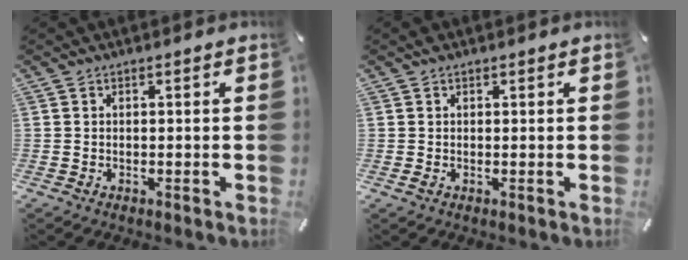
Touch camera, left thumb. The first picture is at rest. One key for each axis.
{"total": 1.1, "fx": 0.6, "fy": 0.9, "fz": 0.3, "tx": 0.001, "ty": 0.001, "tz": 0.009}